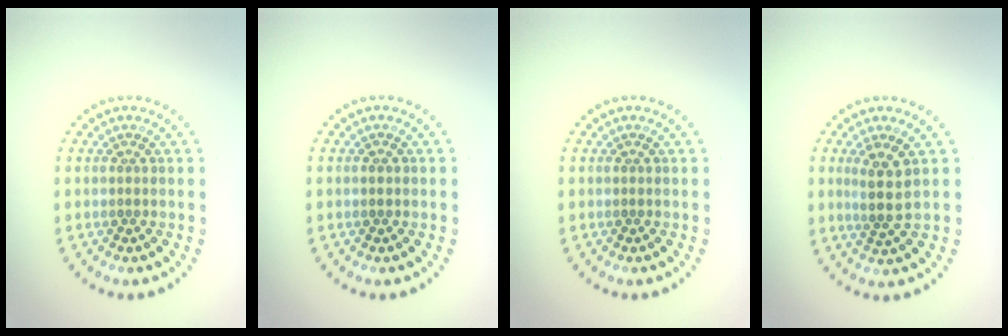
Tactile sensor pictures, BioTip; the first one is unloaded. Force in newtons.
{"total": 0.8, "press": 0.8, "slide": 0.1}
{"total": 0.0}
{"total": 2.6, "press": 2.2, "slide": 1.5}